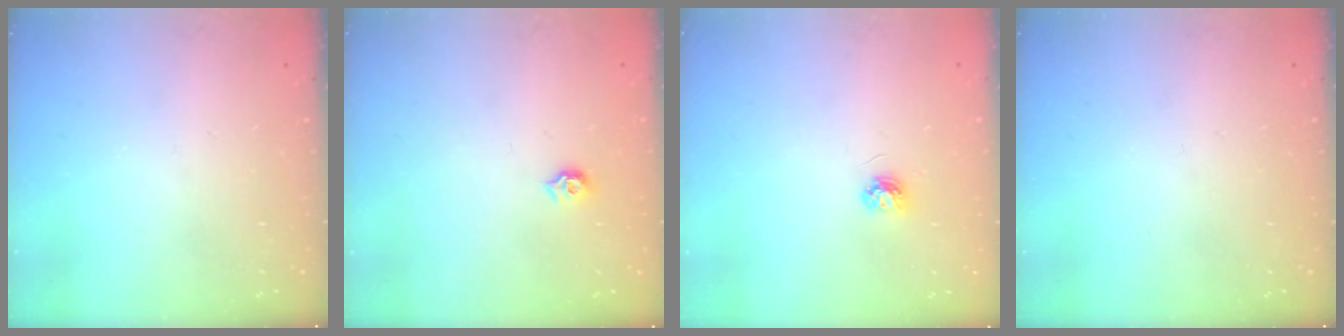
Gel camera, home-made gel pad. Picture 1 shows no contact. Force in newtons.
{"total": 5.8, "press": 5.8, "slide": 0.8}
{"total": 3.9, "press": 3.9, "slide": 0.4}
{"total": 0.0}